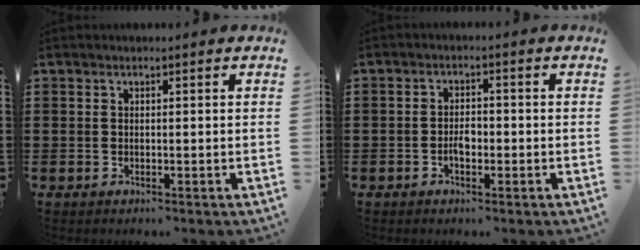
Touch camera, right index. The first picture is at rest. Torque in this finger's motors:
{"motor_torque": [2.14, 0.00, 0.06, 0.04]}